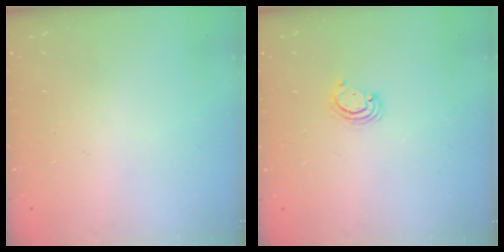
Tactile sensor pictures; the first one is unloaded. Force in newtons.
{"total": 2.6, "press": 2.6, "slide": 0.3}